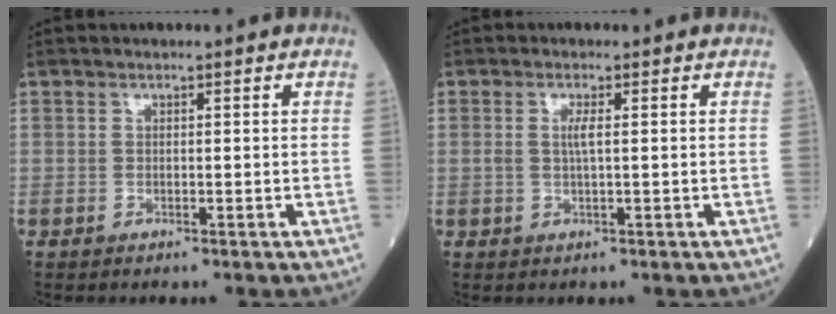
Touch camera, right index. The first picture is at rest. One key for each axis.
{"total": 1.9, "fx": 0.3, "fy": 0.1, "fz": 1.9, "tx": -0.042, "ty": 0.000, "tz": 0.002}